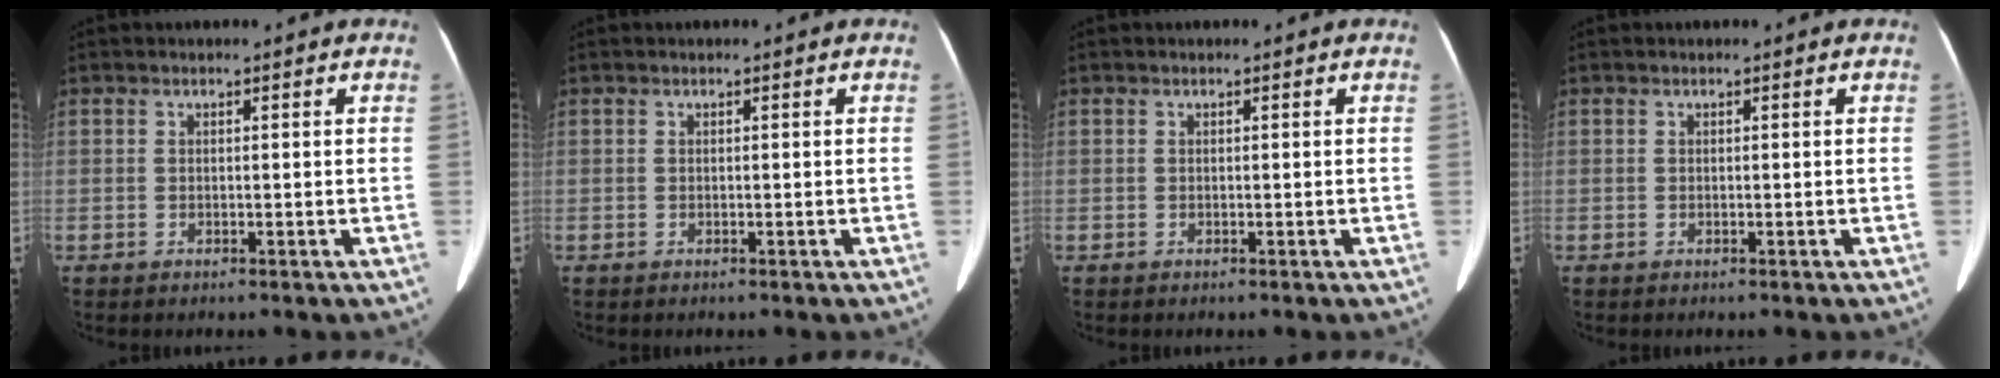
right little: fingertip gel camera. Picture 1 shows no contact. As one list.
[{"total": 0.0}, {"total": 0.0}, {"total": 0.0}]